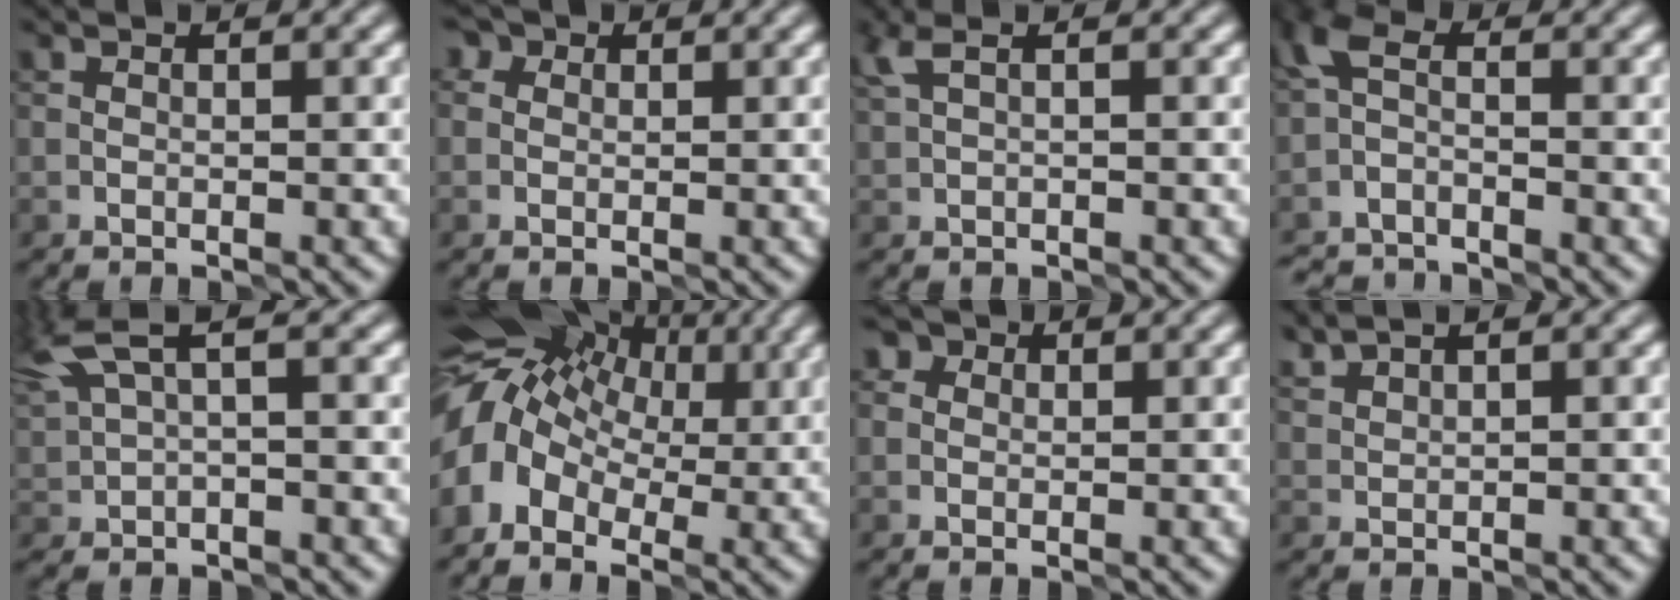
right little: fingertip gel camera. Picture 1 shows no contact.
{"total": 3.2, "force": [1.6, 2.2, 1.6], "torque": [-0.016, 0.022, -0.009]}
{"total": 1.6, "force": [0.9, 0.4, 1.4], "torque": [-0.029, 0.008, 0.016]}
{"total": 3.8, "force": [-3.1, 1.5, 1.6], "torque": [-0.033, -0.007, -0.069]}
{"total": 4.5, "force": [2.3, 1.2, 3.6], "torque": [-0.080, 0.014, 0.048]}
{"total": 10.3, "force": [1.8, 7.3, 7.1], "torque": [-0.141, 0.016, 0.020]}
{"total": 3.3, "force": [1.7, 2.4, 1.6], "torque": [-0.014, 0.017, -0.005]}
{"total": 1.7, "force": [1.6, 0.2, 0.4], "torque": [-0.012, 0.005, 0.039]}